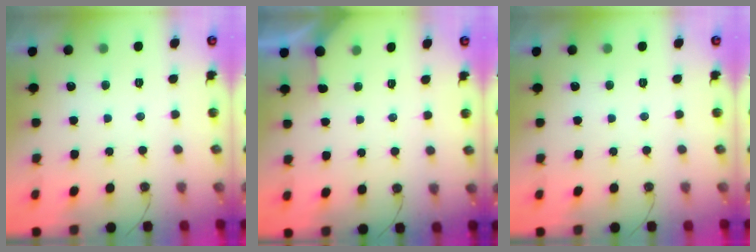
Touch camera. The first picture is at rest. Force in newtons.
{"total": 2.4, "press": 2.4, "slide": 0.4}
{"total": 0.0}